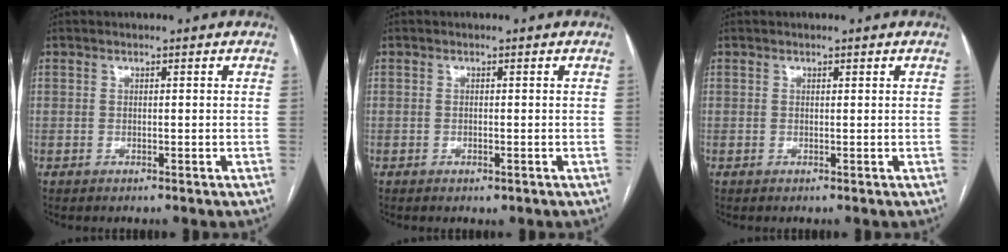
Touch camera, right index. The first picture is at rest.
{"total": 0.8, "force": [-0.5, 0.3, 0.6], "torque": [-0.009, -0.002, -0.003]}
{"total": 0.0}